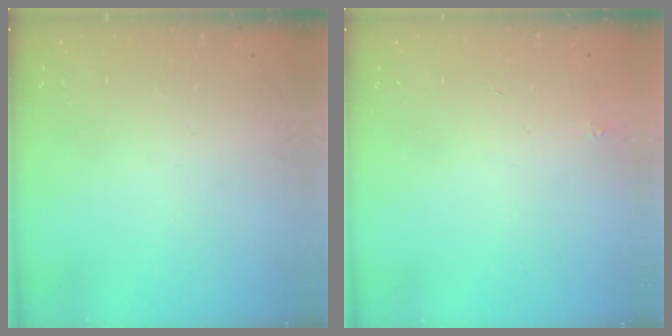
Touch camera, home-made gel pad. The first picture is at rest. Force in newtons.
{"total": 1.8, "press": 1.7, "slide": 0.1}